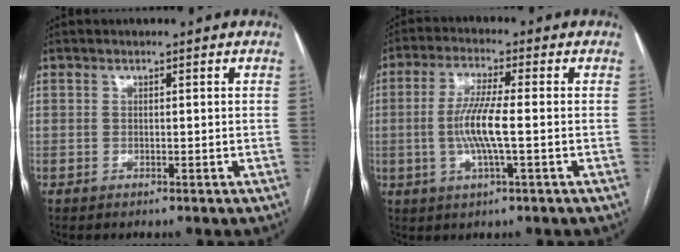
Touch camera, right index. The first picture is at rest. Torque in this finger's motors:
{"motor_torque": [0.80, -0.35, 0.65, 0.19]}